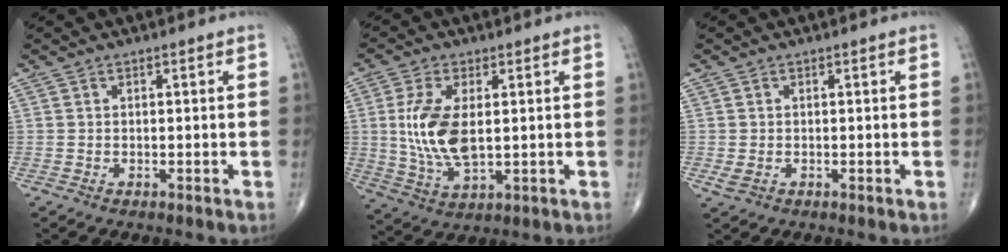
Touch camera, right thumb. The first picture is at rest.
{"total": 11.2, "force": [1.0, 5.4, 9.8], "torque": [-0.204, -0.013, 0.028]}
{"total": 1.7, "force": [-0.3, 1.1, 1.3], "torque": [-0.028, 0.000, -0.001]}